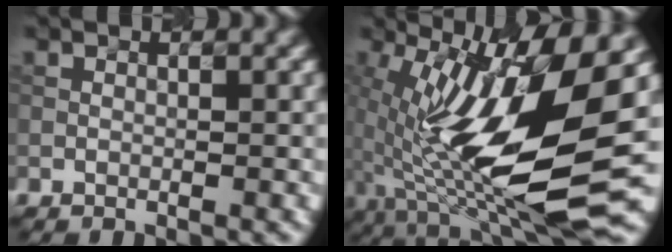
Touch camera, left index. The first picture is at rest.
{"total": 15.8, "force": [-1.1, 5.8, 14.7], "torque": [-0.272, -0.009, -0.015]}